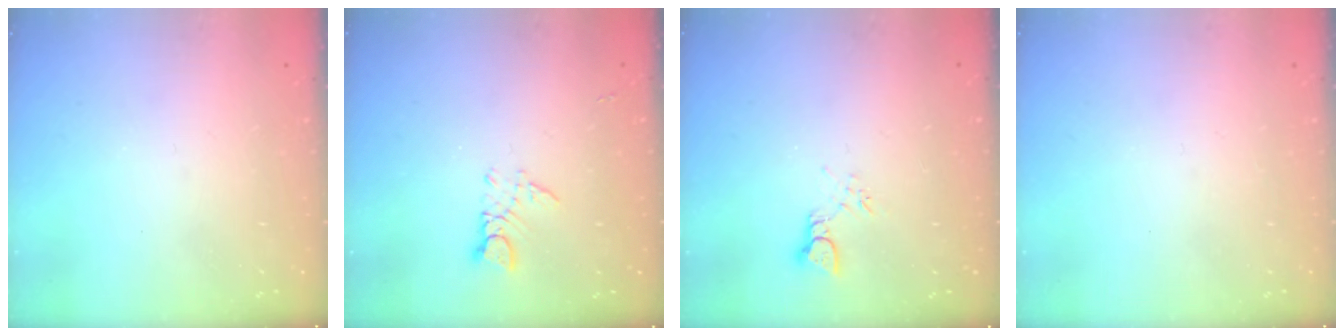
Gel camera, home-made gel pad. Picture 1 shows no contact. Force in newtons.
{"total": 3.3, "press": 3.3, "slide": 0.3}
{"total": 2.6, "press": 2.6, "slide": 0.2}
{"total": 0.0}